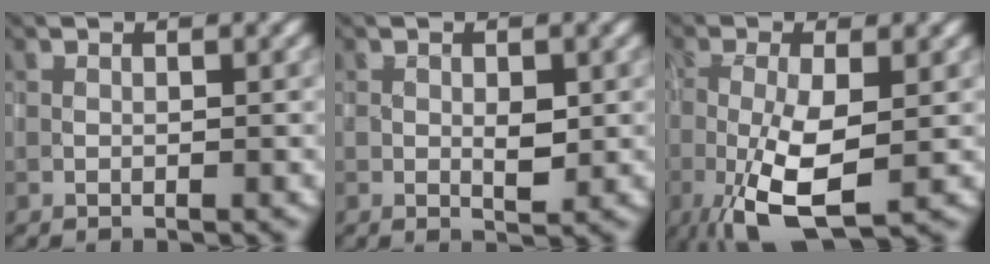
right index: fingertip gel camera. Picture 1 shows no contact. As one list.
[{"total": 2.1, "force": [0.0, 1.1, 1.8], "torque": [-0.033, -0.006, 0.005]}, {"total": 7.2, "force": [-1.9, 2.4, 6.5], "torque": [-0.141, -0.014, -0.033]}]